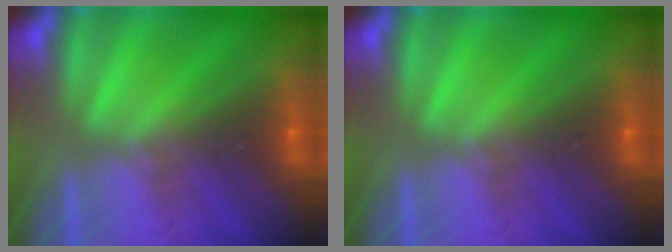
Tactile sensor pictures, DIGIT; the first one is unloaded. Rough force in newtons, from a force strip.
{"total": 0.0}